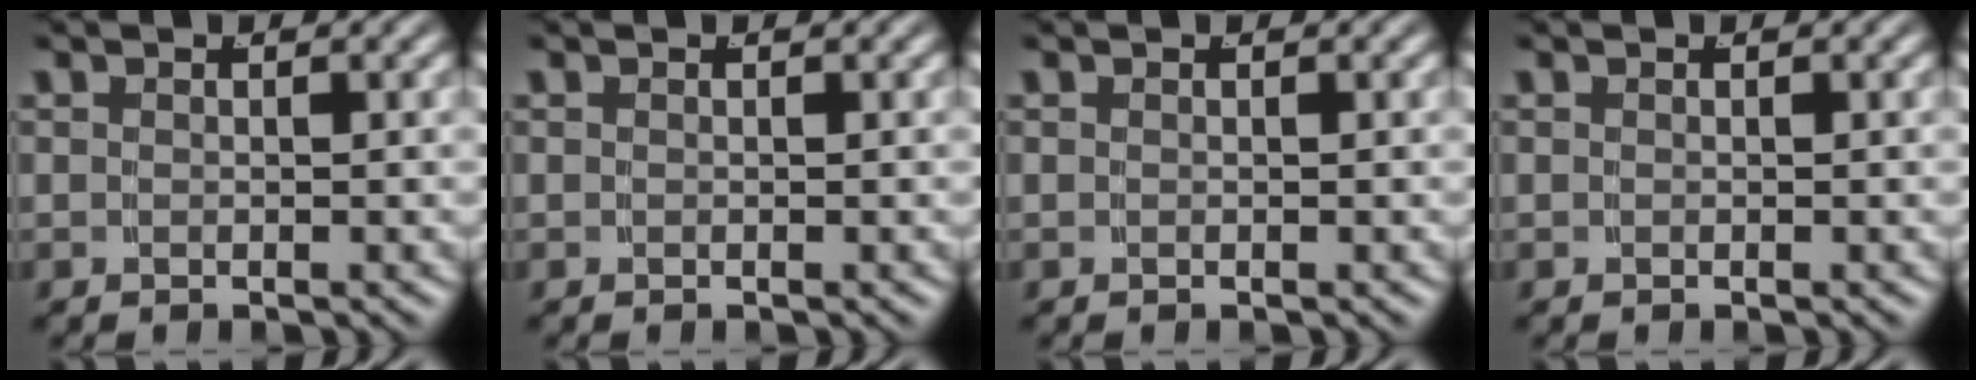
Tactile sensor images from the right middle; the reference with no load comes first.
{"total": 0.0}
{"total": 0.0}
{"total": 0.0}